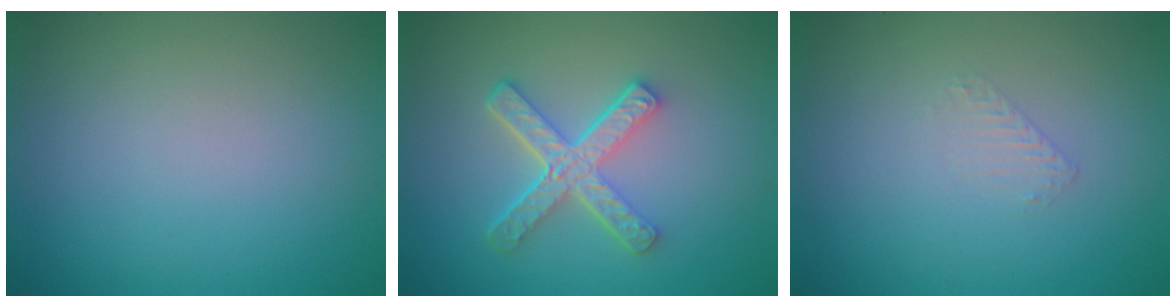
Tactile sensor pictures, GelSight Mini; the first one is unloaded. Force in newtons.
{"total": 4.9, "press": 3.5, "slide": 3.4}
{"total": 0.6, "press": 0.4, "slide": 0.5}